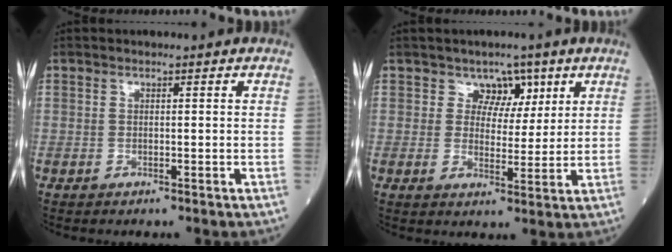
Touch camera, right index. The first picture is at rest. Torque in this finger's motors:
{"motor_torque": [-0.27, -0.05, -0.12, -0.02]}